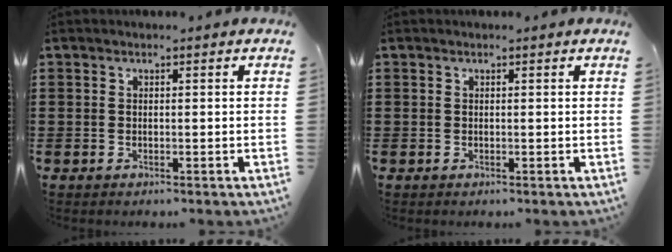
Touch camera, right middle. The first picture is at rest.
{"total": 0.0}